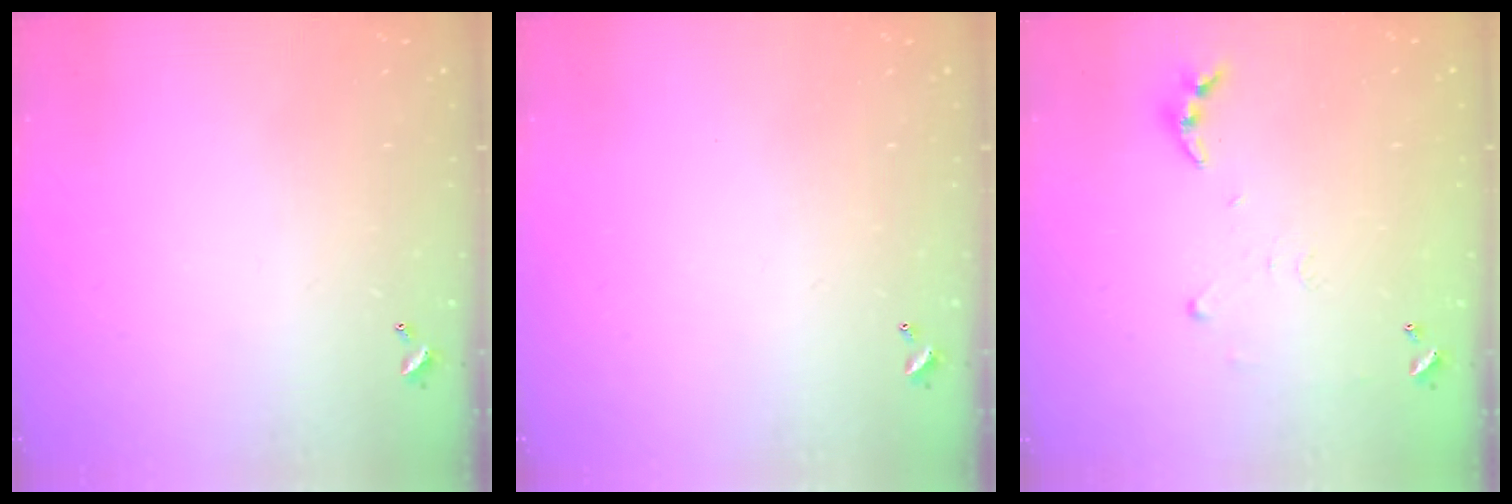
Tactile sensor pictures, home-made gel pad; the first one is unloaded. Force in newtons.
{"total": 0.0}
{"total": 5.8, "press": 5.8, "slide": 0.6}